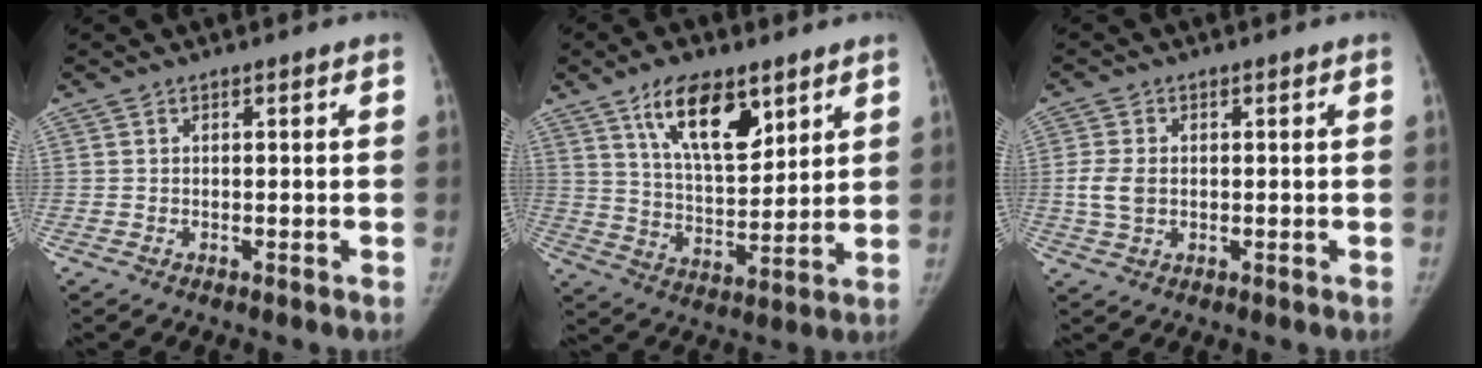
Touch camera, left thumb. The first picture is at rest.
{"total": 13.9, "force": [7.9, 6.2, 9.6], "torque": [-0.127, -0.048, 0.144]}
{"total": 4.3, "force": [-0.1, 3.1, 2.9], "torque": [-0.059, -0.004, 0.000]}